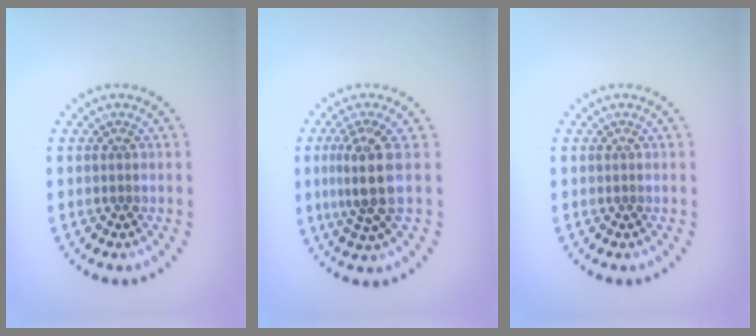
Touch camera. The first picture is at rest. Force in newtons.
{"total": 3.8, "press": 3.3, "slide": 2.0}
{"total": 0.0}